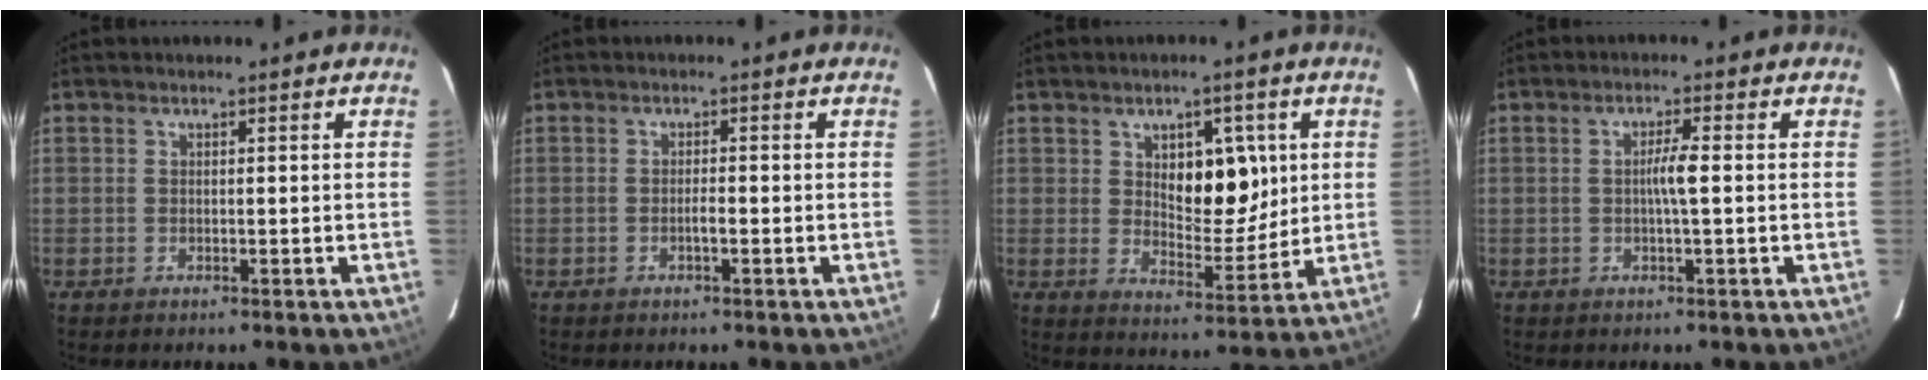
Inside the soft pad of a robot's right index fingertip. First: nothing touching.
{"total": 1.3, "force": [-0.5, 0.1, 1.2], "torque": [-0.020, 0.002, -0.011]}
{"total": 8.9, "force": [2.7, 4.3, 7.3], "torque": [-0.104, 0.003, 0.049]}
{"total": 2.9, "force": [-0.1, -0.2, 2.9], "torque": [-0.053, 0.000, -0.002]}